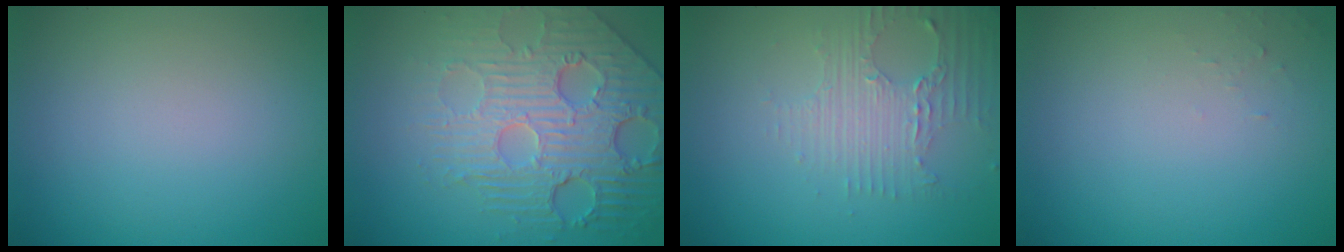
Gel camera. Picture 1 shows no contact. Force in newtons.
{"total": 7.6, "press": 5.6, "slide": 5.2}
{"total": 3.8, "press": 2.7, "slide": 2.7}
{"total": 0.6, "press": 0.6, "slide": 0.1}